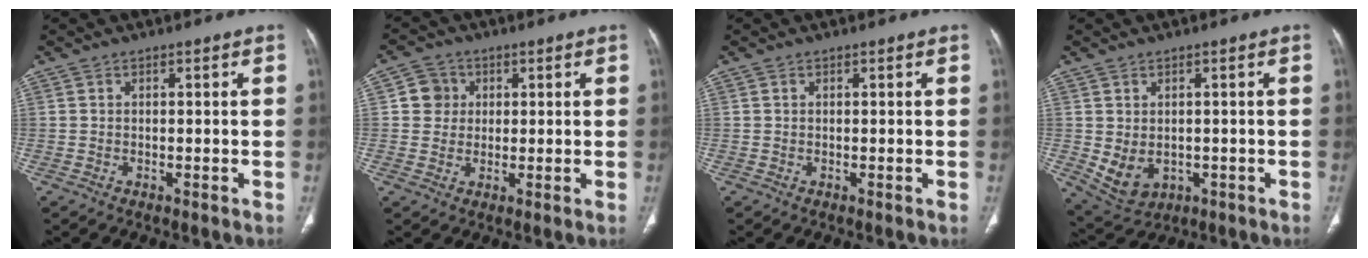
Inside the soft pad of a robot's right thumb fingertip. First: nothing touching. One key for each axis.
{"total": 4.8, "fx": 1.0, "fy": 4.6, "fz": 1.0, "tx": 0.008, "ty": 0.003, "tz": 0.014}
{"total": 0.0}
{"total": 6.7, "fx": -0.9, "fy": 5.0, "fz": 4.5, "tx": -0.071, "ty": 0.001, "tz": 0.009}